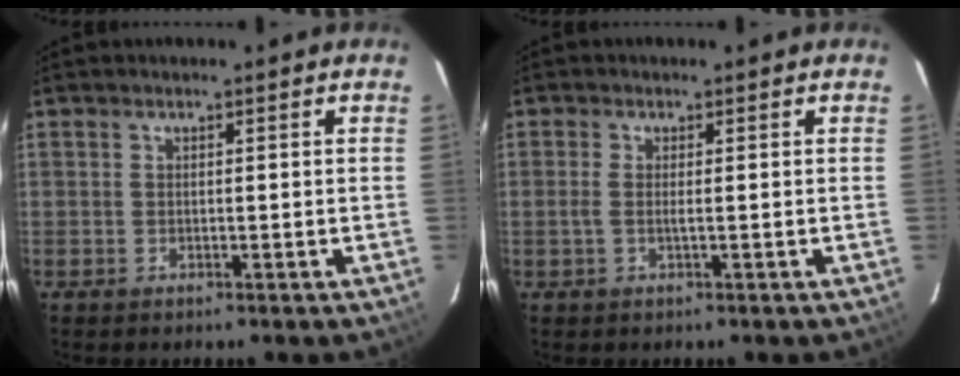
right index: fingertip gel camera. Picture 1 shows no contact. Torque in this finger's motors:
{"motor_torque": [0.03, 0.08, -0.02, 0.01]}